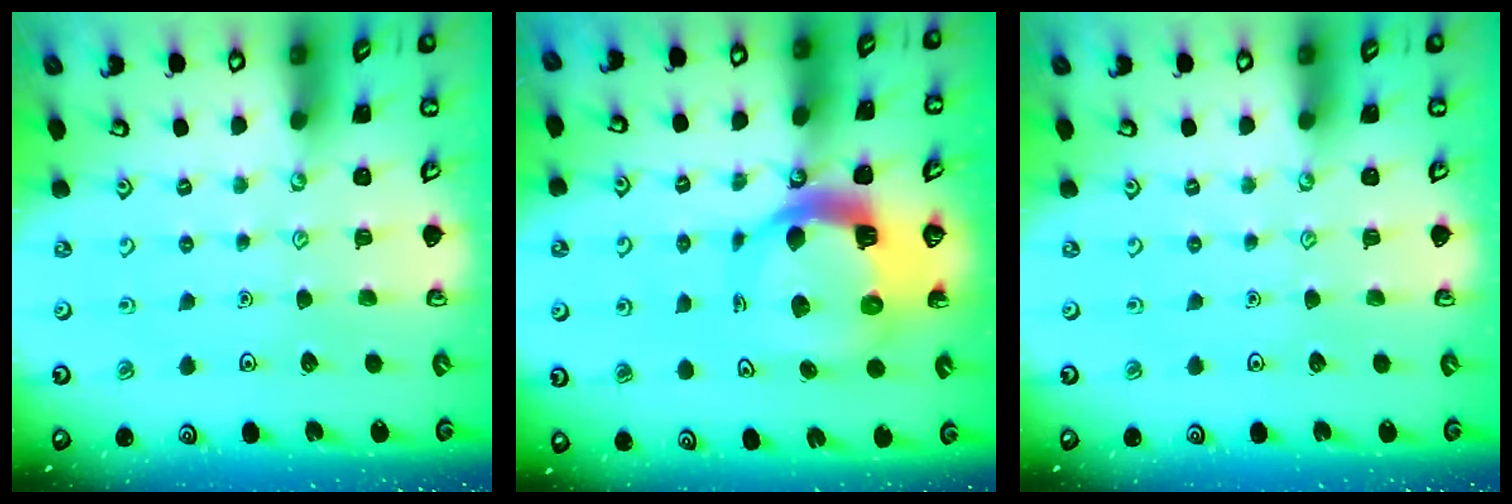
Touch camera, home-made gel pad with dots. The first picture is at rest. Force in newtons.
{"total": 12.6, "press": 12.5, "slide": 1.5}
{"total": 0.0}